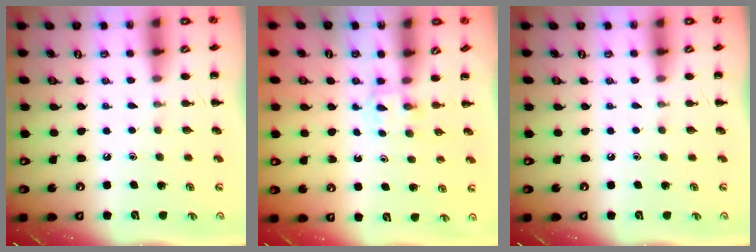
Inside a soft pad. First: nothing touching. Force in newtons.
{"total": 2.3, "press": 2.1, "slide": 0.9}
{"total": 0.0}